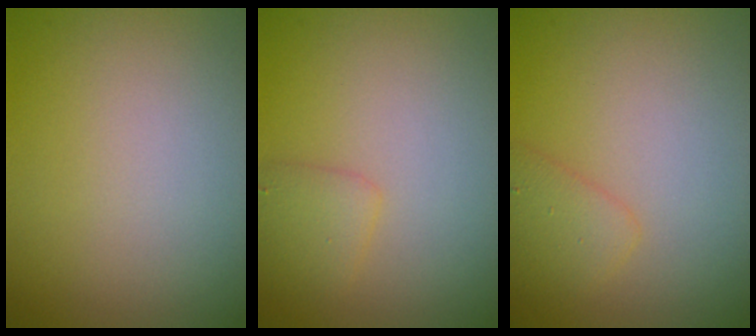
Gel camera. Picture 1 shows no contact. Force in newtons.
{"total": 1.7, "press": 1.7, "slide": 0.1}
{"total": 1.9, "press": 1.9, "slide": 0.1}